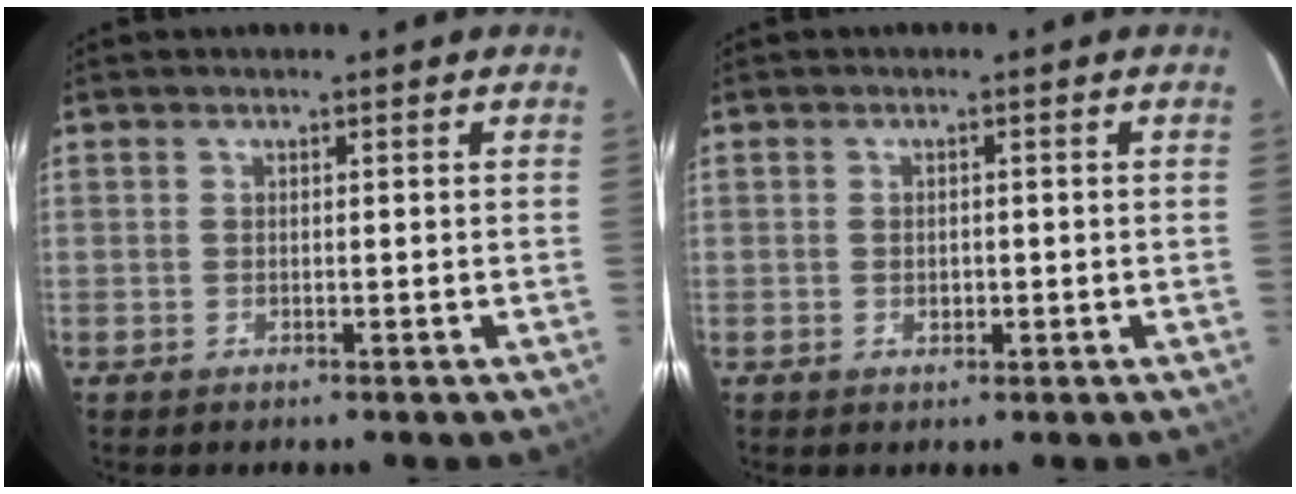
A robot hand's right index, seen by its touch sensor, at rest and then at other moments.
{"total": 1.7, "force": [-0.3, 1.4, 1.0], "torque": [-0.014, 0.003, -0.004]}